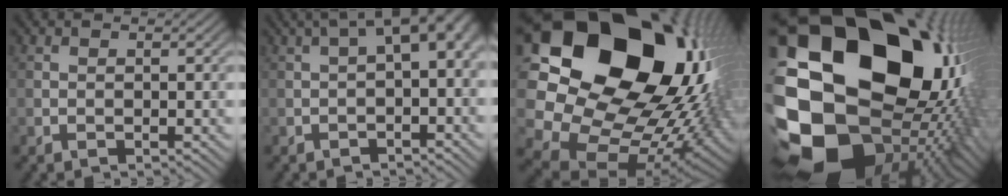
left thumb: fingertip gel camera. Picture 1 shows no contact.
{"total": 6.5, "force": [0.6, 2.4, 6.0], "torque": [-0.084, 0.016, 0.004]}
{"total": 23.6, "force": [6.1, 18.9, 12.7], "torque": [-0.319, -0.005, 0.133]}
{"total": 24.8, "force": [0.4, 20.1, 14.4], "torque": [-0.300, -0.072, 0.024]}